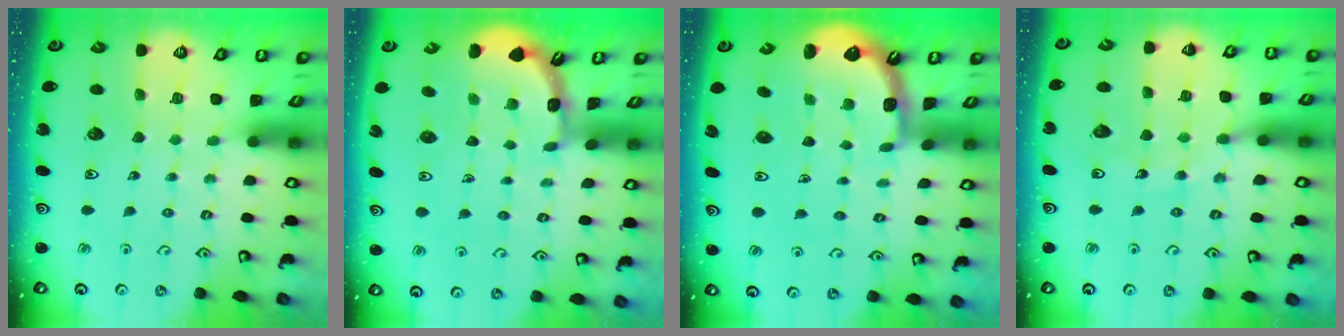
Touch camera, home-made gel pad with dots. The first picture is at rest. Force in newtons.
{"total": 1.7, "press": 1.6, "slide": 0.1}
{"total": 1.2, "press": 1.2, "slide": 0.1}
{"total": 12.5, "press": 12.0, "slide": 3.4}